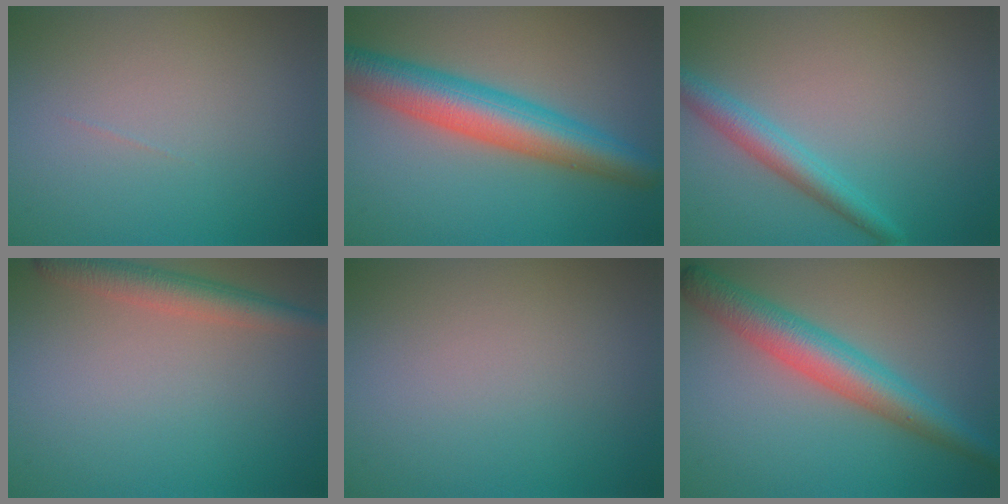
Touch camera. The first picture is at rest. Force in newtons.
{"total": 7.5, "press": 7.5, "slide": 0.1}
{"total": 2.9, "press": 2.9, "slide": 0.1}
{"total": 3.3, "press": 3.3, "slide": 0.2}
{"total": 0.0}
{"total": 5.4, "press": 5.4, "slide": 0.1}